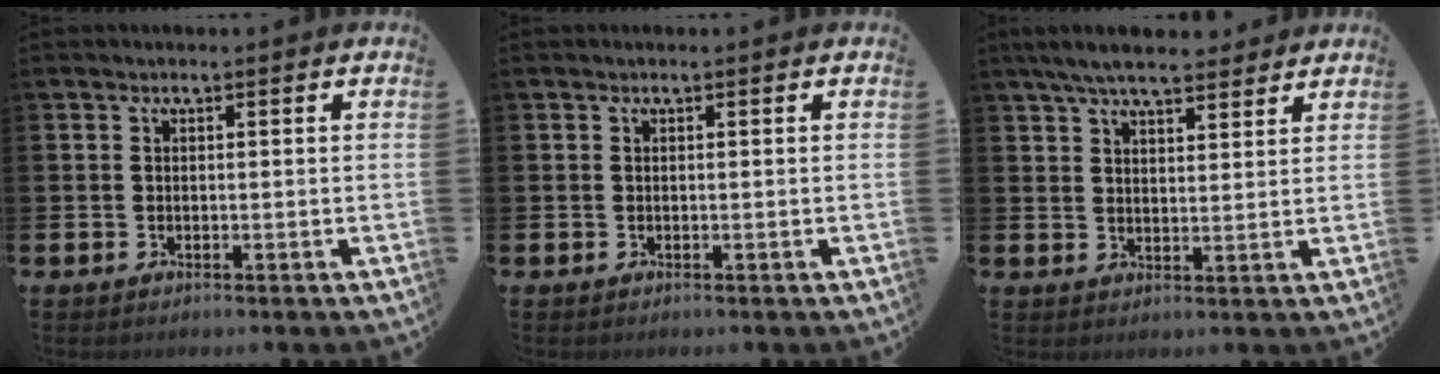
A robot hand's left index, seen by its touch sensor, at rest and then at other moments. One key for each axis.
{"total": 0.0}
{"total": 6.4, "fx": 5.9, "fy": 1.3, "fz": 2.1, "tx": -0.054, "ty": -0.017, "tz": 0.109}